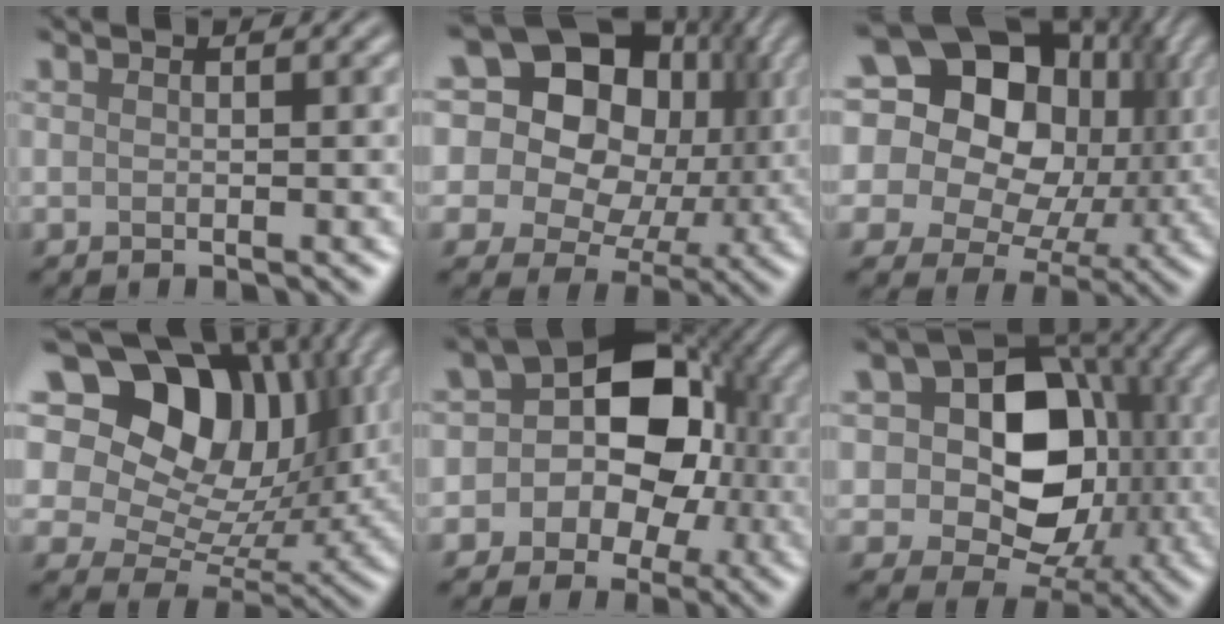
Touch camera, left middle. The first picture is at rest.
{"total": 17.6, "force": [5.9, 13.9, 9.0], "torque": [-0.197, 0.059, 0.089]}
{"total": 20.1, "force": [5.9, 15.8, 10.8], "torque": [-0.227, 0.052, 0.079]}
{"total": 15.9, "force": [8.2, 10.2, 9.1], "torque": [-0.178, 0.061, 0.135]}
{"total": 9.2, "force": [0.0, 7.7, 5.1], "torque": [-0.028, 0.029, -0.029]}
{"total": 11.0, "force": [0.8, 8.5, 6.9], "torque": [-0.070, 0.010, 0.010]}